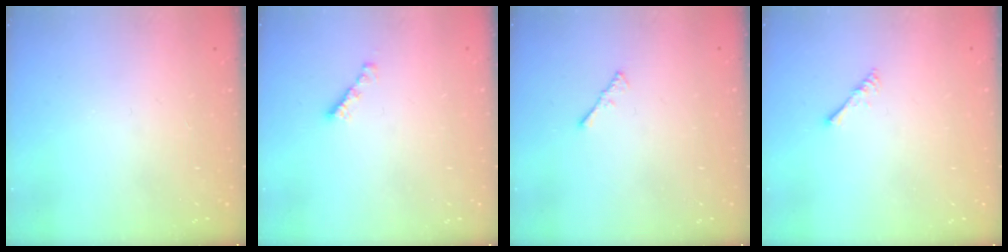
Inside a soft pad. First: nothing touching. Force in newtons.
{"total": 2.3, "press": 2.3, "slide": 0.2}
{"total": 1.5, "press": 1.4, "slide": 0.4}
{"total": 1.7, "press": 1.6, "slide": 0.4}